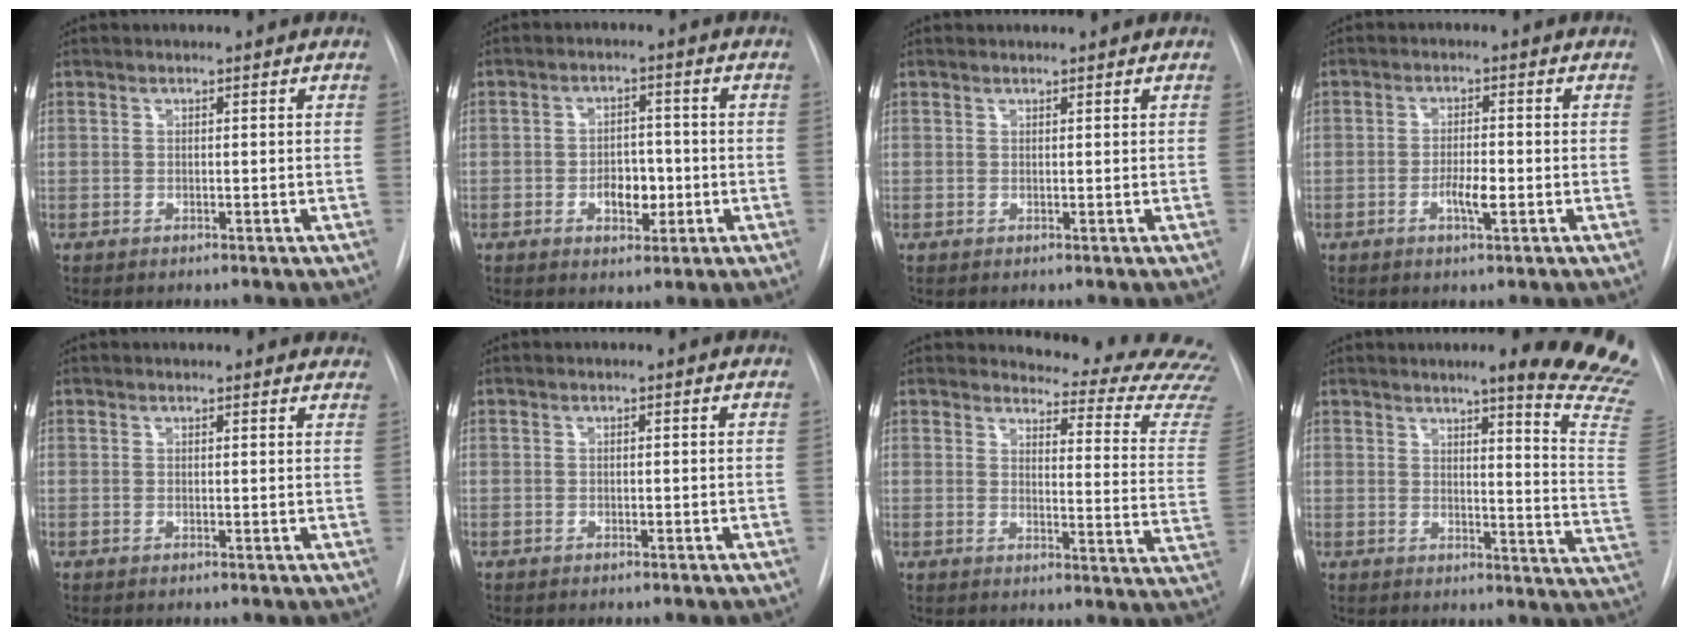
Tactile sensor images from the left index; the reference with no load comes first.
{"total": 4.9, "force": [-2.0, 2.8, 3.4], "torque": [-0.047, 0.000, -0.025]}
{"total": 0.0}
{"total": 3.5, "force": [-1.9, 0.6, 3.0], "torque": [-0.053, -0.005, -0.029]}
{"total": 6.8, "force": [6.4, 2.0, 1.3], "torque": [0.007, 0.001, 0.048]}
{"total": 0.8, "force": [-0.8, 0.0, -0.1], "torque": [0.004, -0.005, -0.011]}
{"total": 18.4, "force": [18.1, 1.8, 2.8], "torque": [-0.014, -0.155, 0.174]}
{"total": 15.8, "force": [13.1, -0.7, 8.8], "torque": [-0.096, -0.117, 0.131]}